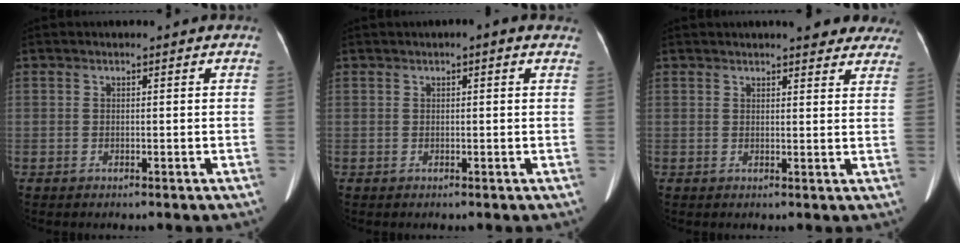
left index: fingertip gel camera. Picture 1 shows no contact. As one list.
[{"total": 1.8, "force": [0.9, 0.4, 1.5], "torque": [-0.020, 0.012, 0.003]}, {"total": 9.9, "force": [8.5, 2.4, 4.3], "torque": [-0.027, 0.000, 0.079]}]